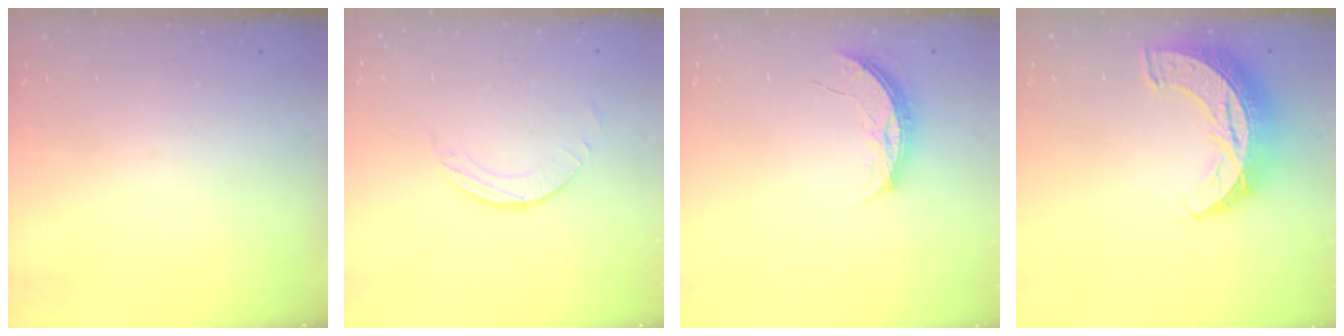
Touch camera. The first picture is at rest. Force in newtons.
{"total": 1.6, "press": 1.6, "slide": 0.2}
{"total": 5.6, "press": 5.6, "slide": 0.5}
{"total": 12.7, "press": 12.7, "slide": 0.8}